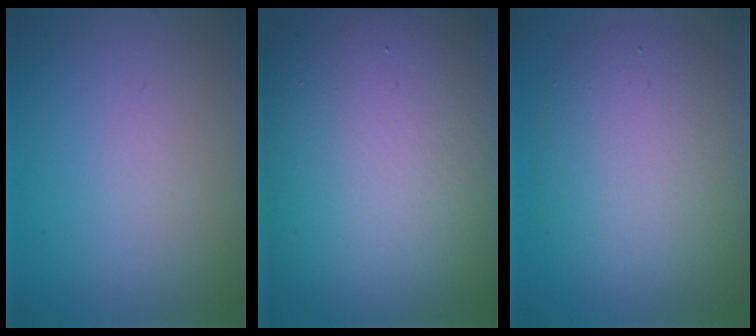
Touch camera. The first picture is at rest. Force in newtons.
{"total": 18.9, "press": 18.9, "slide": 0.9}
{"total": 6.5, "press": 6.5, "slide": 0.2}